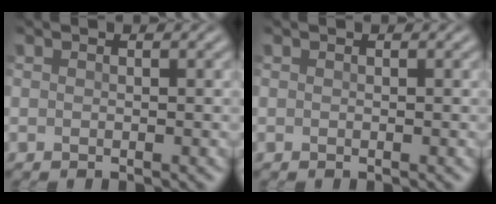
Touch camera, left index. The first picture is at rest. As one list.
[{"total": 0.0}]